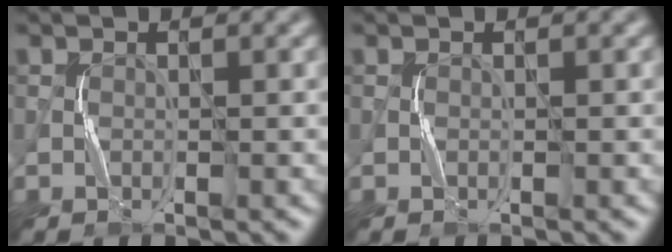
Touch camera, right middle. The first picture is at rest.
{"total": 0.0}